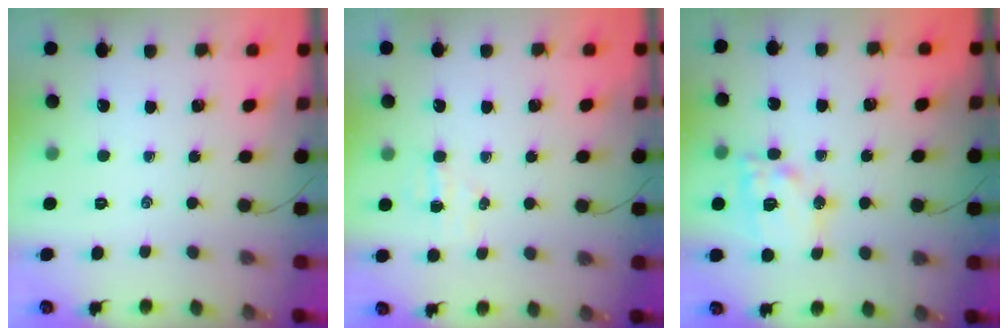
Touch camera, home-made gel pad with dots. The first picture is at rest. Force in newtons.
{"total": 4.4, "press": 4.2, "slide": 1.0}
{"total": 15.0, "press": 14.7, "slide": 2.8}